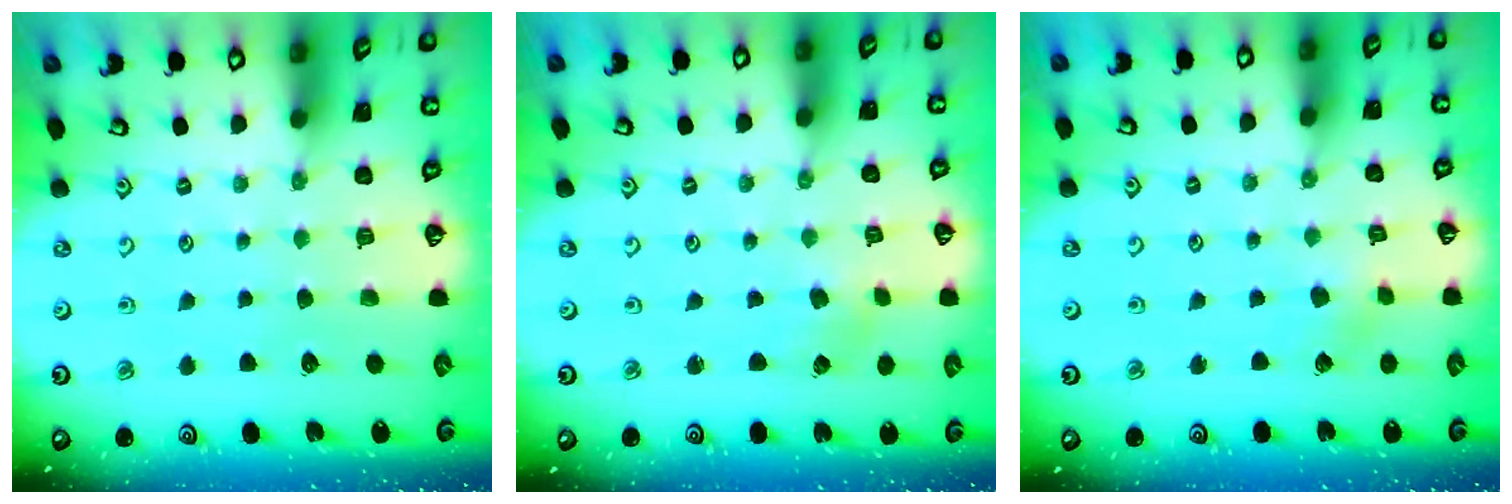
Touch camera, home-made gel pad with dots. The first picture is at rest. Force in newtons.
{"total": 2.7, "press": 2.7, "slide": 0.3}
{"total": 2.6, "press": 2.4, "slide": 0.9}